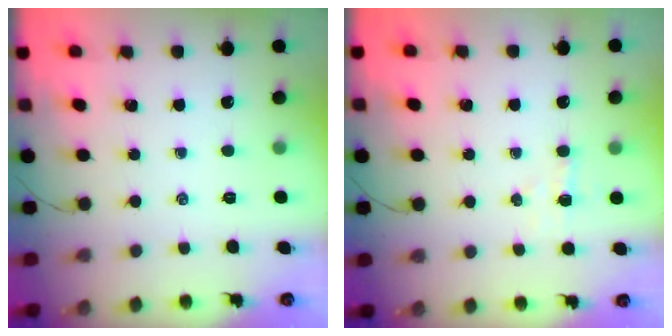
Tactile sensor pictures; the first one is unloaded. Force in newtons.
{"total": 3.2, "press": 3.1, "slide": 0.8}